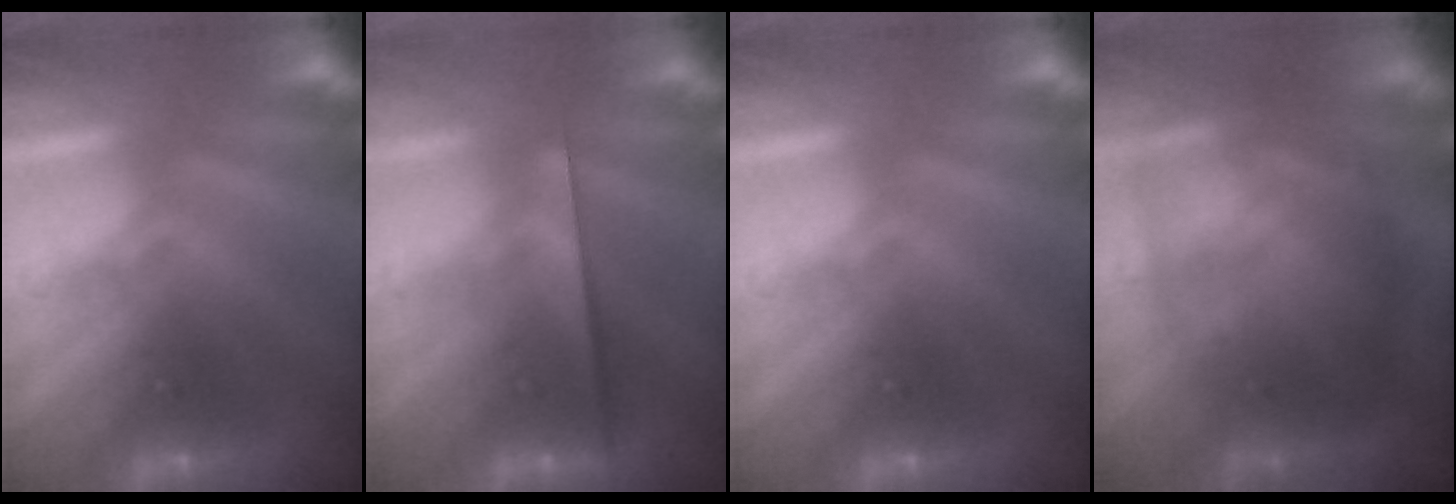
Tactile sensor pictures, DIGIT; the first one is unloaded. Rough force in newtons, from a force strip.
{"total": 2.3}
{"total": 0.0}
{"total": 7.8}